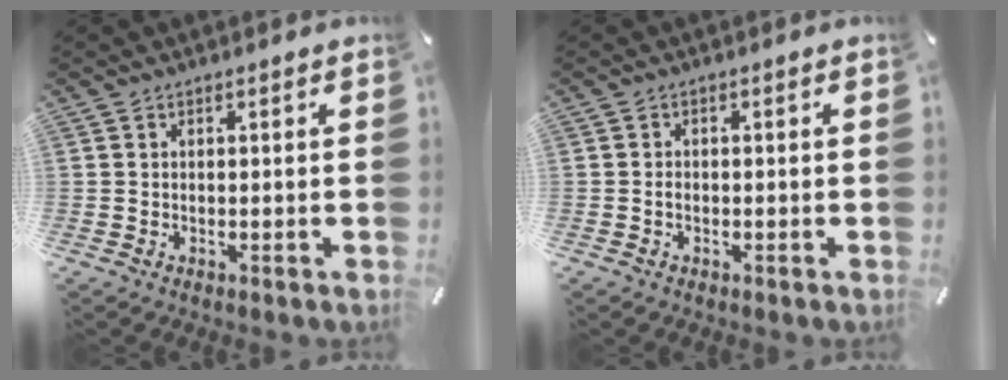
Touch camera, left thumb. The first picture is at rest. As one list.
[{"total": 1.1, "force": [-0.4, 0.7, 0.7], "torque": [-0.015, 0.001, -0.008]}]